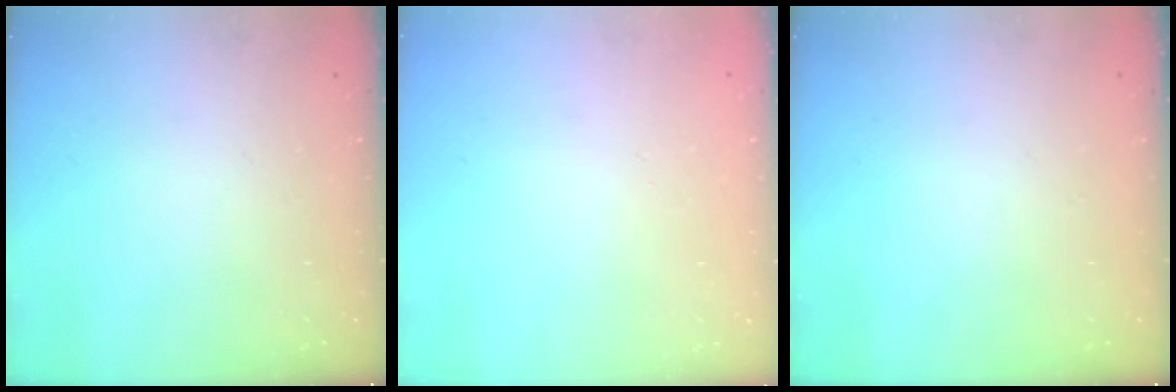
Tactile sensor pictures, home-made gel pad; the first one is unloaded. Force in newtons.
{"total": 2.0, "press": 2.0, "slide": 0.1}
{"total": 0.0}